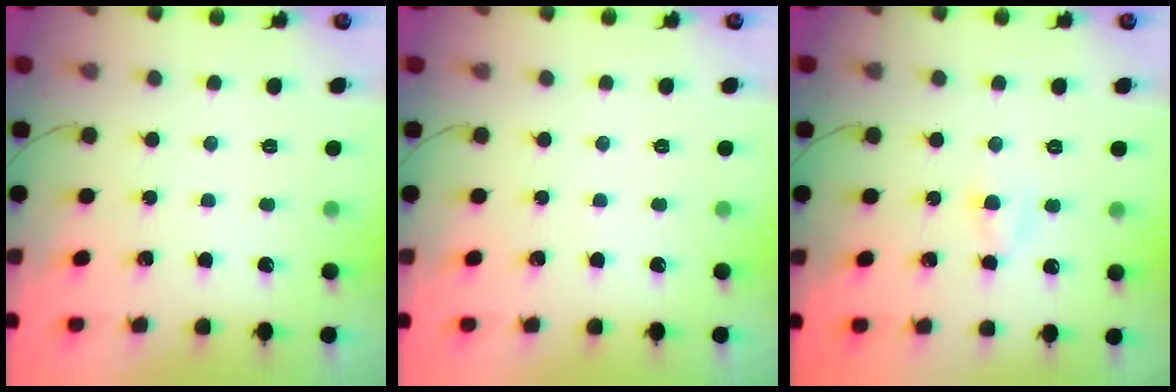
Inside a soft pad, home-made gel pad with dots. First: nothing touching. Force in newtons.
{"total": 0.0}
{"total": 3.7, "press": 3.5, "slide": 1.3}